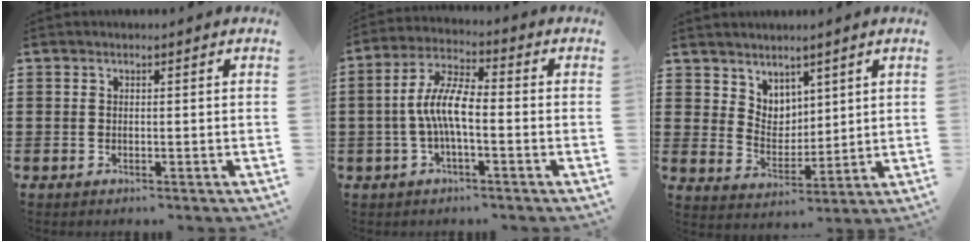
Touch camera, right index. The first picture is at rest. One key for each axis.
{"total": 7.5, "fx": -1.2, "fy": 2.3, "fz": 7.0, "tx": -0.156, "ty": -0.006, "tz": -0.027}
{"total": 5.2, "fx": 4.1, "fy": 3.3, "fz": -0.3, "tx": -0.018, "ty": -0.007, "tz": 0.077}